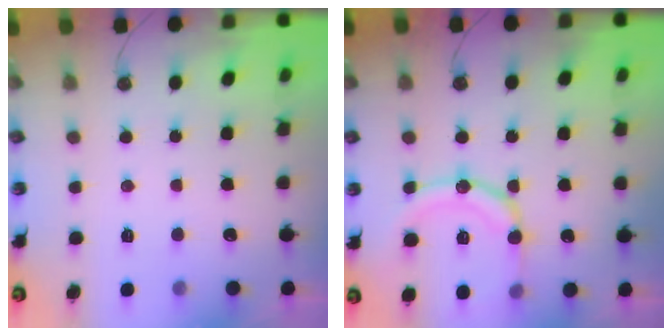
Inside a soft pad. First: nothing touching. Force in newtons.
{"total": 15.7, "press": 15.3, "slide": 3.3}